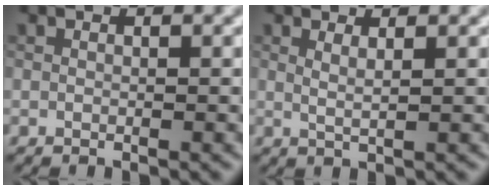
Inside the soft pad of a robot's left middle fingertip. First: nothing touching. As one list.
[{"total": 1.1, "force": [0.5, 0.3, 0.9], "torque": [-0.012, -0.001, 0.005]}]